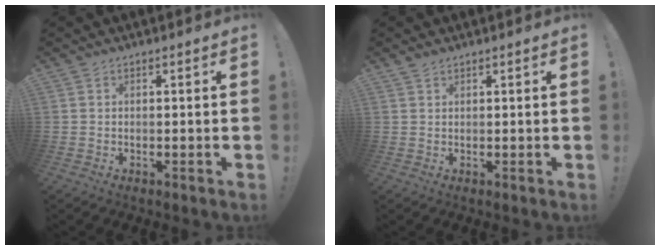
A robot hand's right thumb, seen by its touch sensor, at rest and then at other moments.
{"total": 1.4, "force": [1.2, 0.7, 0.3], "torque": [-0.001, -0.005, 0.021]}